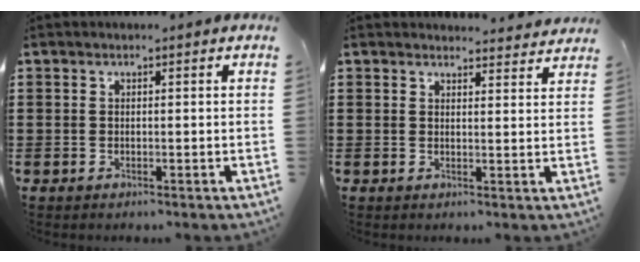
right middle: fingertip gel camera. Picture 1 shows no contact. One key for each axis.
{"total": 2.6, "fx": 2.6, "fy": 0.3, "fz": 0.0, "tx": 0.009, "ty": -0.011, "tz": 0.047}